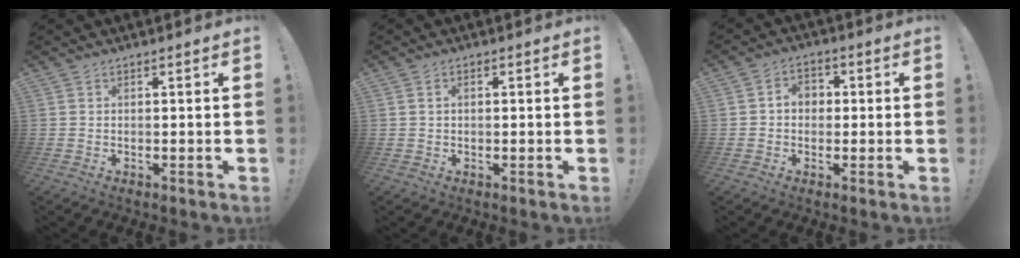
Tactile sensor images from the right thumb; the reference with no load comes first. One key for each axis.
{"total": 1.1, "fx": 0.1, "fy": 0.6, "fz": 0.9, "tx": -0.017, "ty": 0.003, "tz": 0.001}
{"total": 4.4, "fx": -0.1, "fy": 3.5, "fz": 2.6, "tx": -0.037, "ty": 0.005, "tz": -0.006}